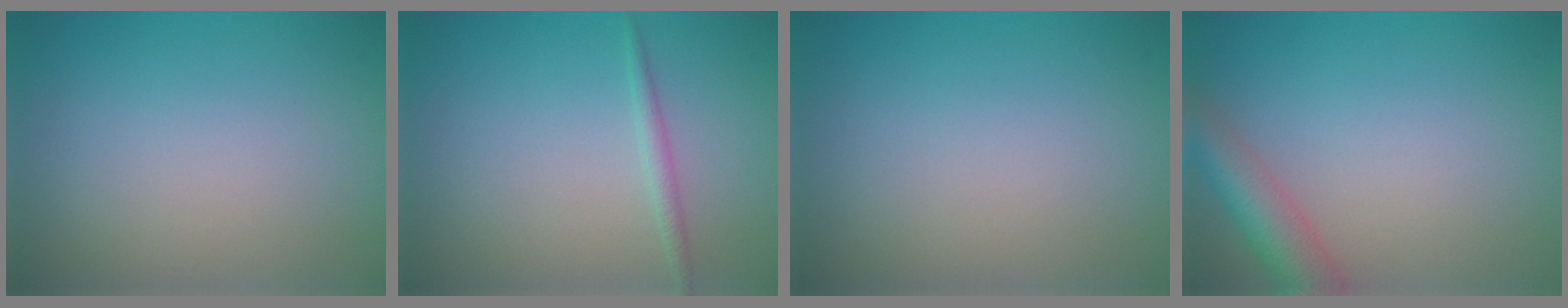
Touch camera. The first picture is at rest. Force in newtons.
{"total": 1.1, "press": 1.1, "slide": 0.0}
{"total": 0.0}
{"total": 4.7, "press": 4.7, "slide": 0.2}